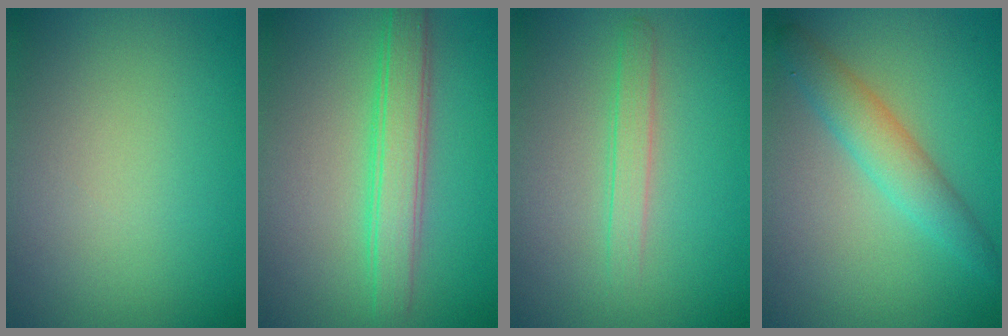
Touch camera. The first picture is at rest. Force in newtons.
{"total": 3.9, "press": 3.9, "slide": 0.1}
{"total": 1.8, "press": 1.8, "slide": 0.1}
{"total": 2.6, "press": 2.6, "slide": 0.0}